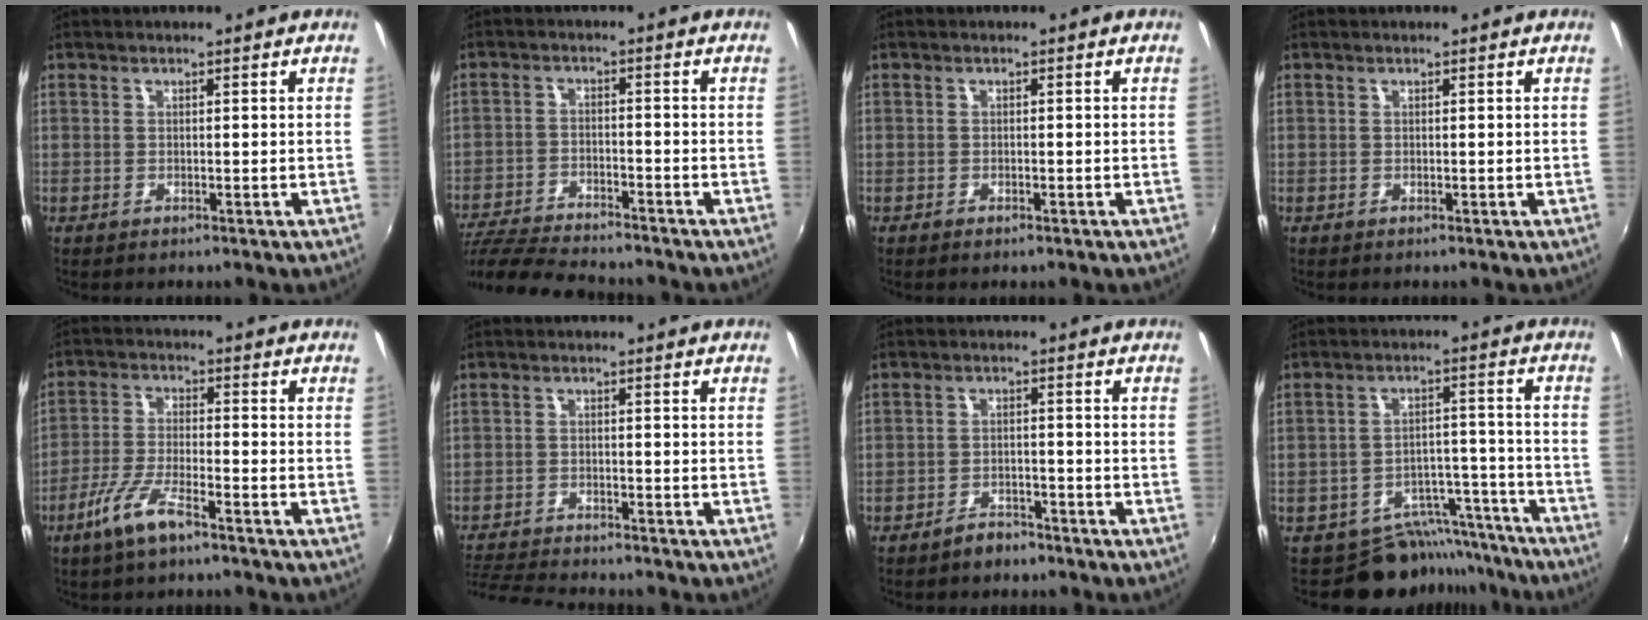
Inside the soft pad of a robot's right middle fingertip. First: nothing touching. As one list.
[{"total": 14.4, "force": [-12.9, 2.7, 5.8], "torque": [-0.145, -0.025, -0.225]}, {"total": 1.2, "force": [-0.9, 0.5, 0.5], "torque": [-0.011, -0.005, -0.017]}, {"total": 0.0}, {"total": 7.9, "force": [-5.2, 1.7, 5.7], "torque": [-0.125, -0.008, -0.101]}, {"total": 8.1, "force": [-7.8, 0.9, 2.2], "torque": [-0.069, -0.017, -0.140]}, {"total": 3.6, "force": [-3.1, 1.7, 0.9], "torque": [-0.025, 0.008, -0.045]}, {"total": 10.8, "force": [-9.7, 4.7, 0.6], "torque": [-0.005, 0.044, -0.126]}]